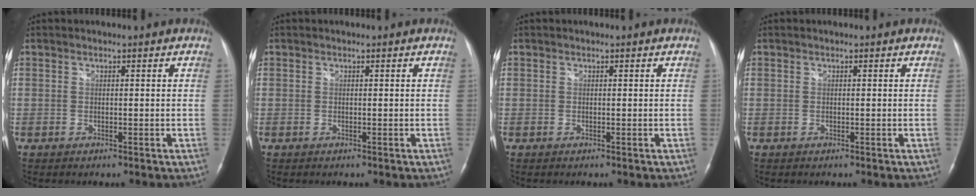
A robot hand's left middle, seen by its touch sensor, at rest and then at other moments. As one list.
[{"total": 0.0}, {"total": 0.0}, {"total": 0.0}]